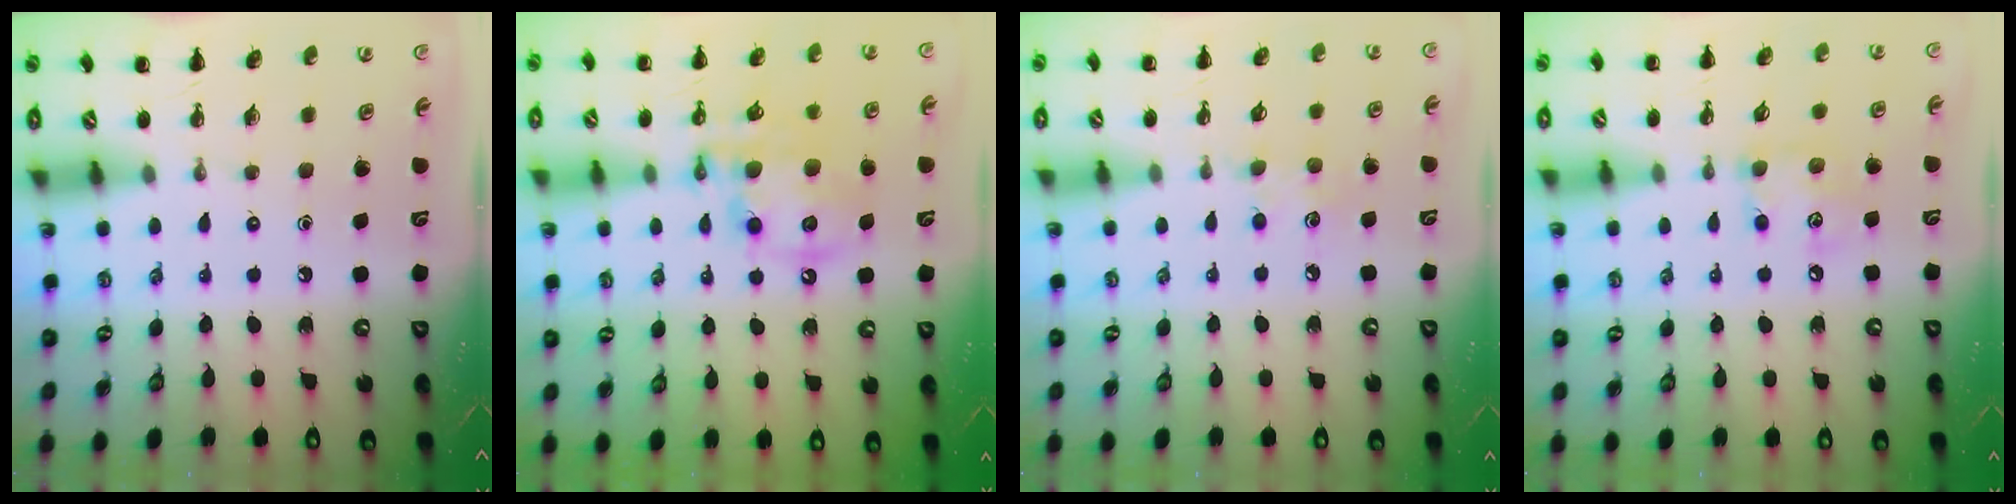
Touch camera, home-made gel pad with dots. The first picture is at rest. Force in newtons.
{"total": 13.9, "press": 13.6, "slide": 2.9}
{"total": 6.5, "press": 6.3, "slide": 1.6}
{"total": 6.7, "press": 6.7, "slide": 0.5}